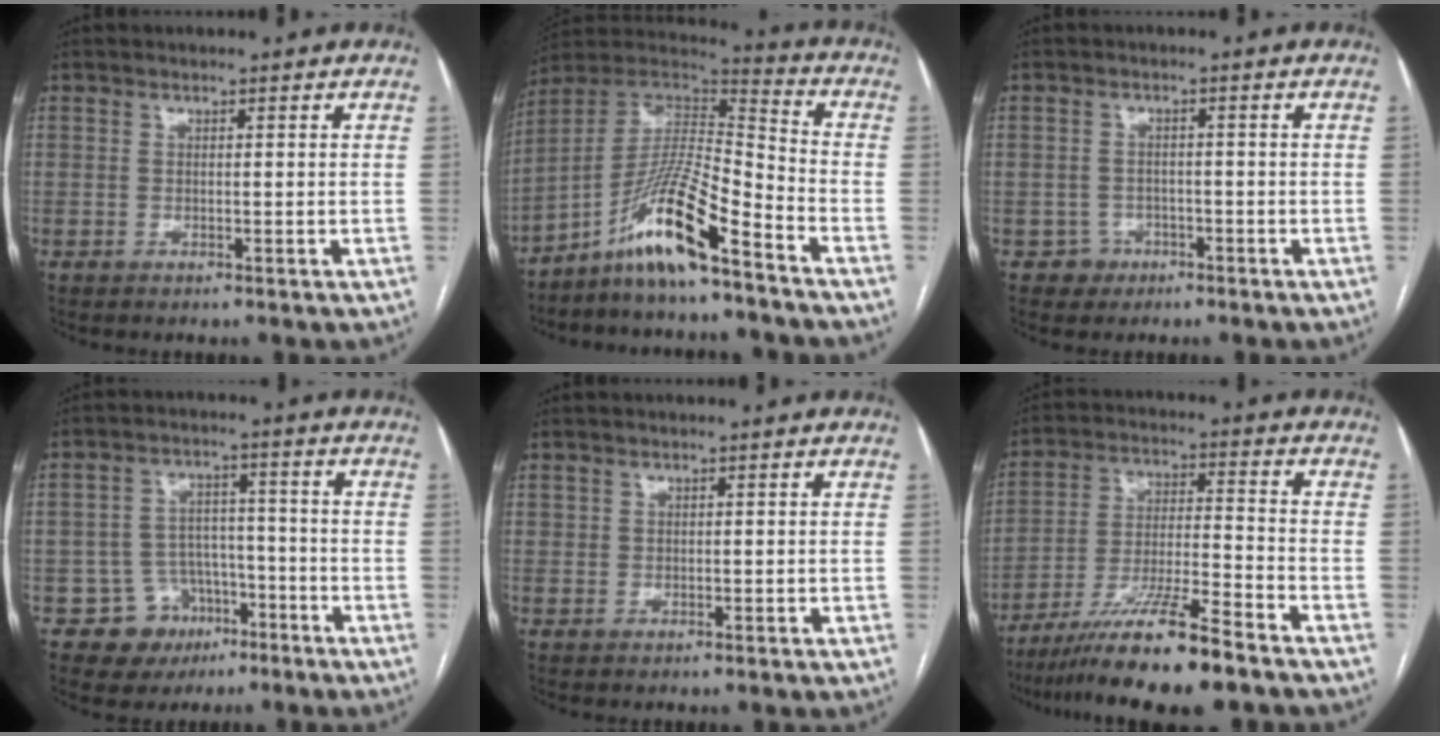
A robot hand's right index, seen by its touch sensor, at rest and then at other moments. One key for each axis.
{"total": 13.7, "fx": -9.0, "fy": 0.9, "fz": 10.2, "tx": -0.198, "ty": 0.008, "tz": -0.167}
{"total": 2.8, "fx": -1.4, "fy": 2.4, "fz": -0.4, "tx": 0.016, "ty": 0.015, "tz": -0.022}
{"total": 7.9, "fx": -3.9, "fy": 6.8, "fz": 0.9, "tx": -0.002, "ty": 0.019, "tz": -0.050}
{"total": 0.8, "fx": 0.3, "fy": 0.7, "fz": 0.2, "tx": 0.000, "ty": 0.003, "tz": 0.007}
{"total": 13.5, "fx": -10.3, "fy": 0.0, "fz": 8.8, "tx": -0.158, "ty": -0.026, "tz": -0.181}